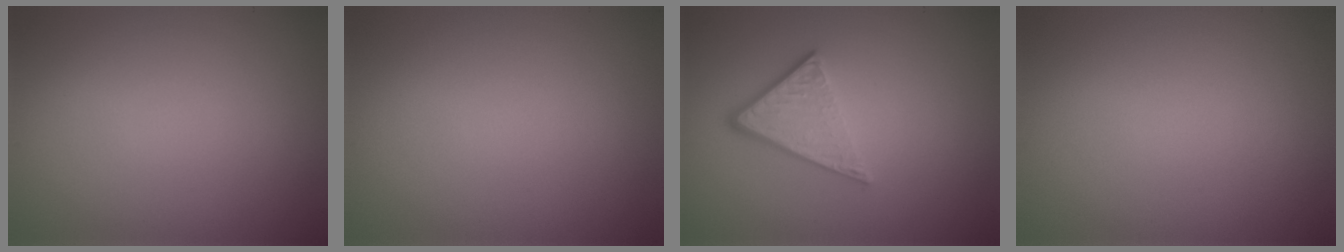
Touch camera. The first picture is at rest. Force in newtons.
{"total": 0.0}
{"total": 3.9, "press": 2.7, "slide": 2.9}
{"total": 0.0}